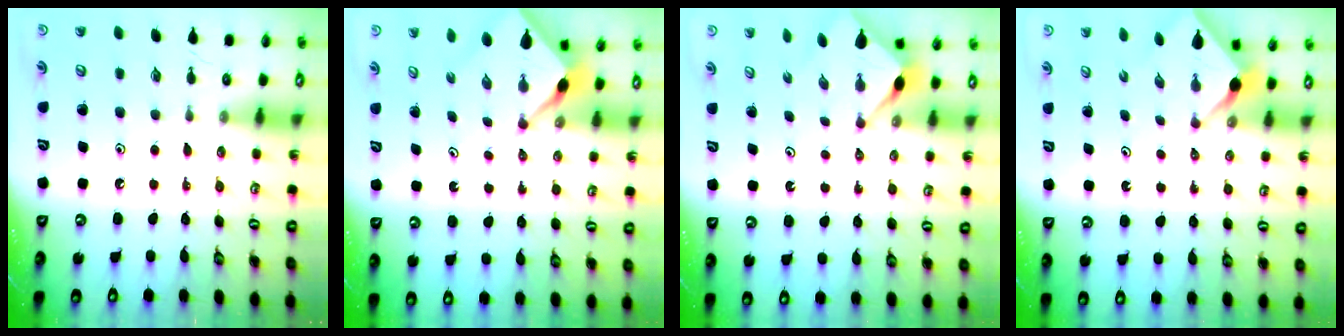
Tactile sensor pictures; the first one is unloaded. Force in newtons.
{"total": 2.8, "press": 2.8, "slide": 0.3}
{"total": 2.9, "press": 2.8, "slide": 0.3}
{"total": 2.4, "press": 2.4, "slide": 0.3}